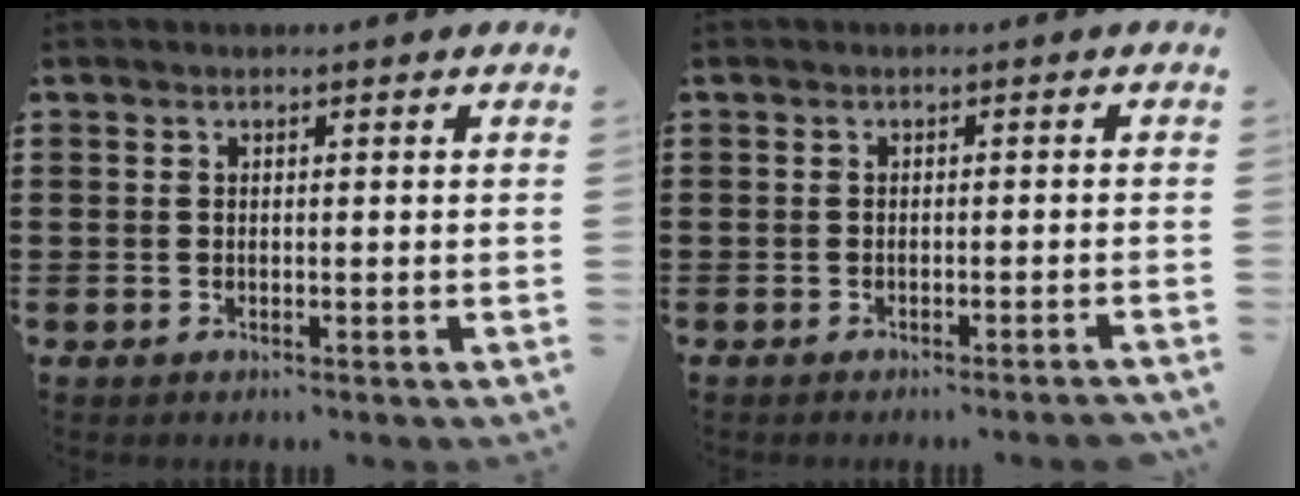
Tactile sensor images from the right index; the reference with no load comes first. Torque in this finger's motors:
{"motor_torque": [1.09, 1.05, 0.05, 0.06]}